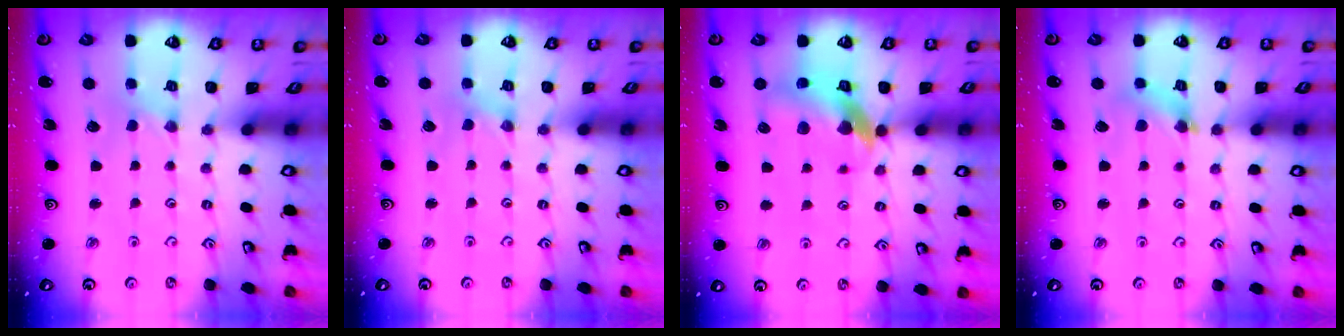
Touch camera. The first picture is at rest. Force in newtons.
{"total": 0.0}
{"total": 13.0, "press": 12.9, "slide": 1.8}
{"total": 4.9, "press": 4.8, "slide": 0.3}